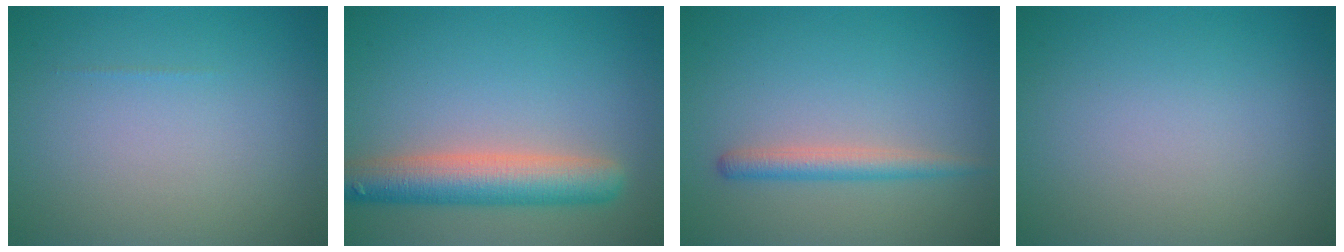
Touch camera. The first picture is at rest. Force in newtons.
{"total": 6.1, "press": 6.1, "slide": 0.5}
{"total": 2.2, "press": 2.2, "slide": 0.0}
{"total": 0.0}